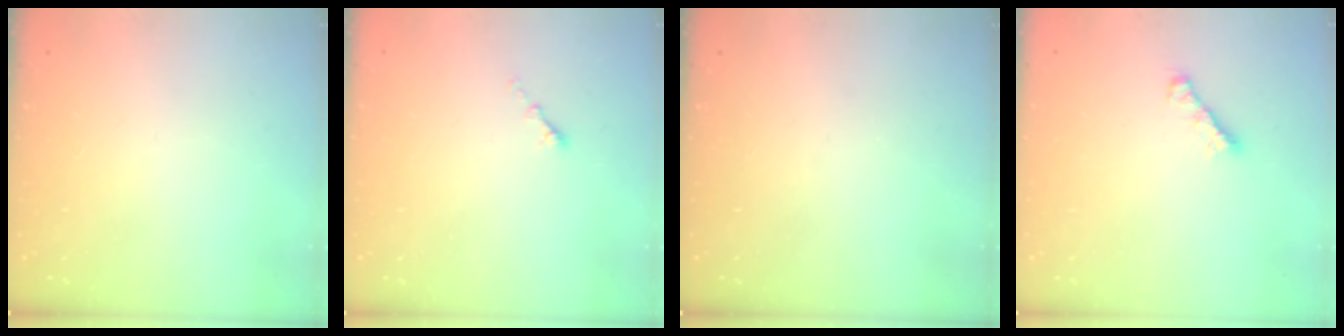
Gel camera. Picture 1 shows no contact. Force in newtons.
{"total": 1.1, "press": 1.0, "slide": 0.5}
{"total": 0.0}
{"total": 1.9, "press": 1.8, "slide": 0.6}